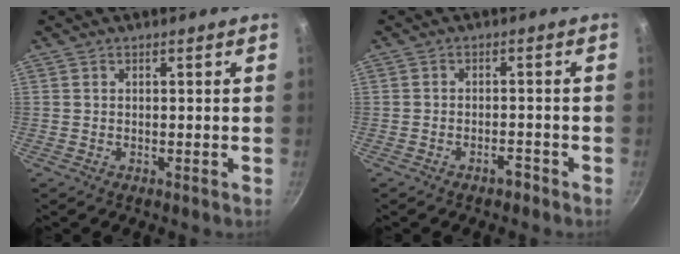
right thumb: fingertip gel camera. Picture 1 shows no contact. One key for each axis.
{"total": 2.1, "fx": -1.7, "fy": 0.9, "fz": 1.0, "tx": -0.007, "ty": 0.022, "tz": -0.018}